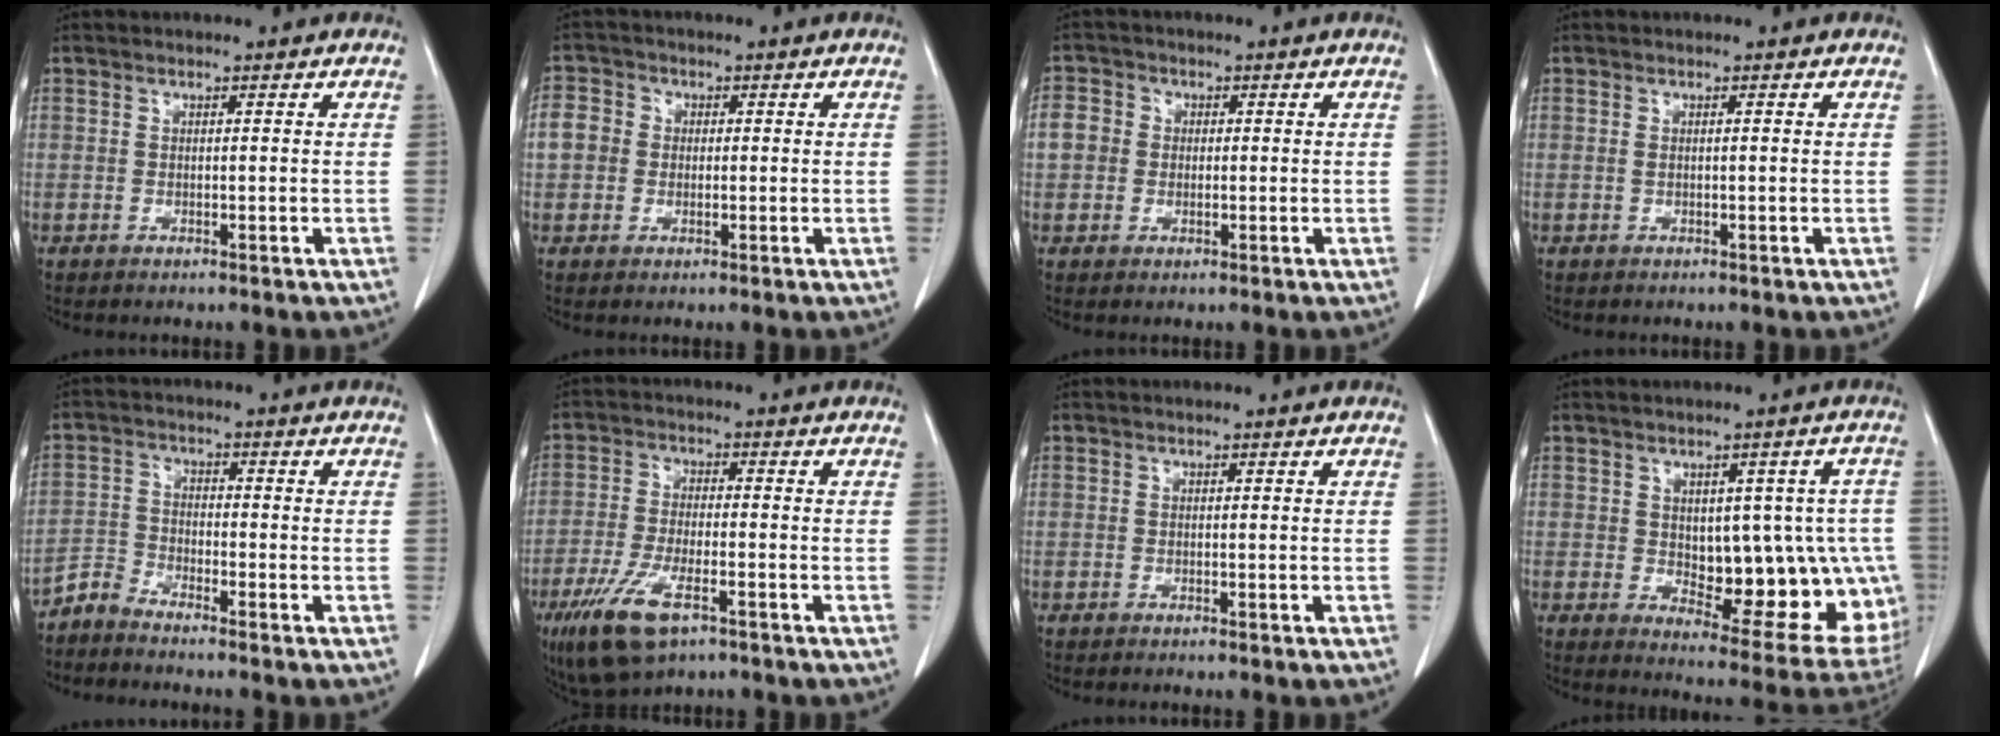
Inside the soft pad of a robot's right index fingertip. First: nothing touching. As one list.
[{"total": 5.9, "force": [0.1, 5.5, 2.3], "torque": [-0.057, 0.021, 0.000]}, {"total": 5.1, "force": [0.1, 4.7, 2.0], "torque": [-0.048, 0.019, -0.001]}, {"total": 0.9, "force": [0.0, 0.4, 0.8], "torque": [-0.023, 0.006, 0.004]}, {"total": 3.4, "force": [-3.3, 0.5, 0.5], "torque": [-0.011, -0.008, -0.070]}, {"total": 10.7, "force": [-5.9, 3.8, 8.2], "torque": [-0.170, -0.018, -0.102]}, {"total": 0.0}, {"total": 19.1, "force": [-1.5, 9.2, 16.6], "torque": [-0.163, 0.023, 0.013]}]